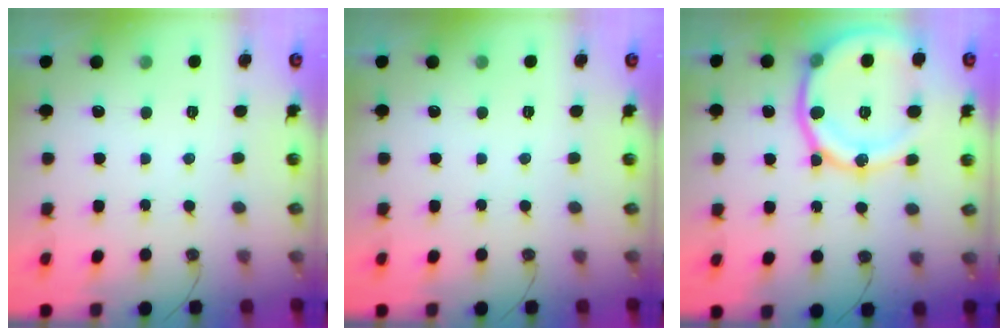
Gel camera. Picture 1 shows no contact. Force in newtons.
{"total": 0.0}
{"total": 19.0, "press": 18.8, "slide": 2.3}